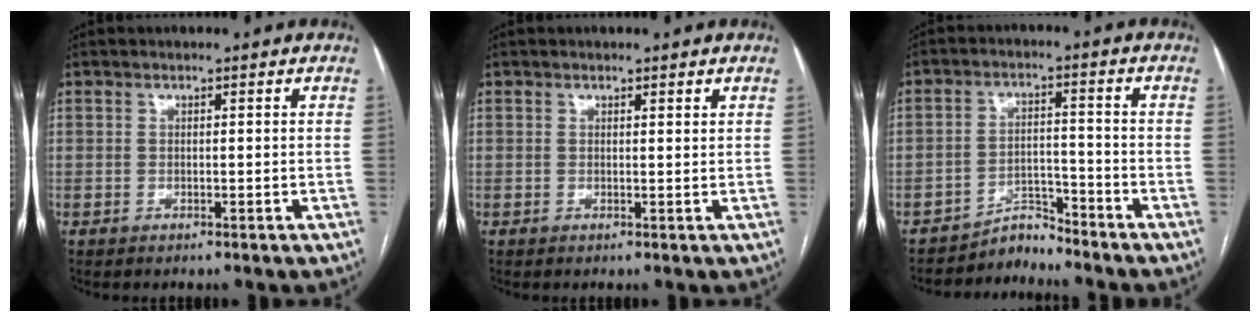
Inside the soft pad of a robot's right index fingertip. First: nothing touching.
{"total": 0.8, "force": [0.7, 0.1, 0.4], "torque": [-0.006, 0.000, 0.008]}
{"total": 4.0, "force": [-3.8, 0.5, -0.8], "torque": [0.023, 0.008, -0.063]}